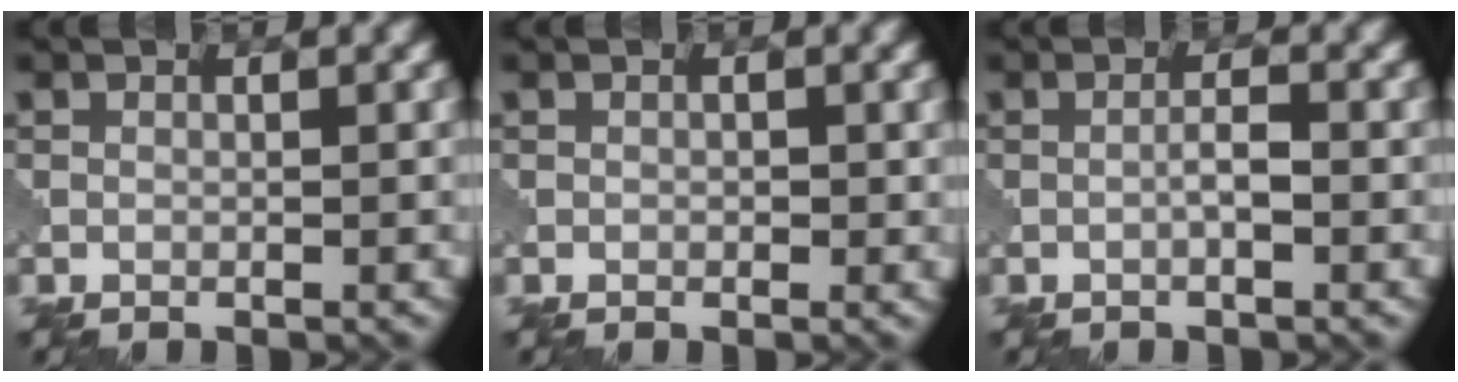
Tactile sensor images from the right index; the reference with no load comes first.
{"total": 0.5, "force": [0.0, 0.4, 0.4], "torque": [-0.004, -0.002, 0.000]}
{"total": 1.4, "force": [-0.4, 0.1, 1.3], "torque": [-0.024, 0.004, -0.009]}